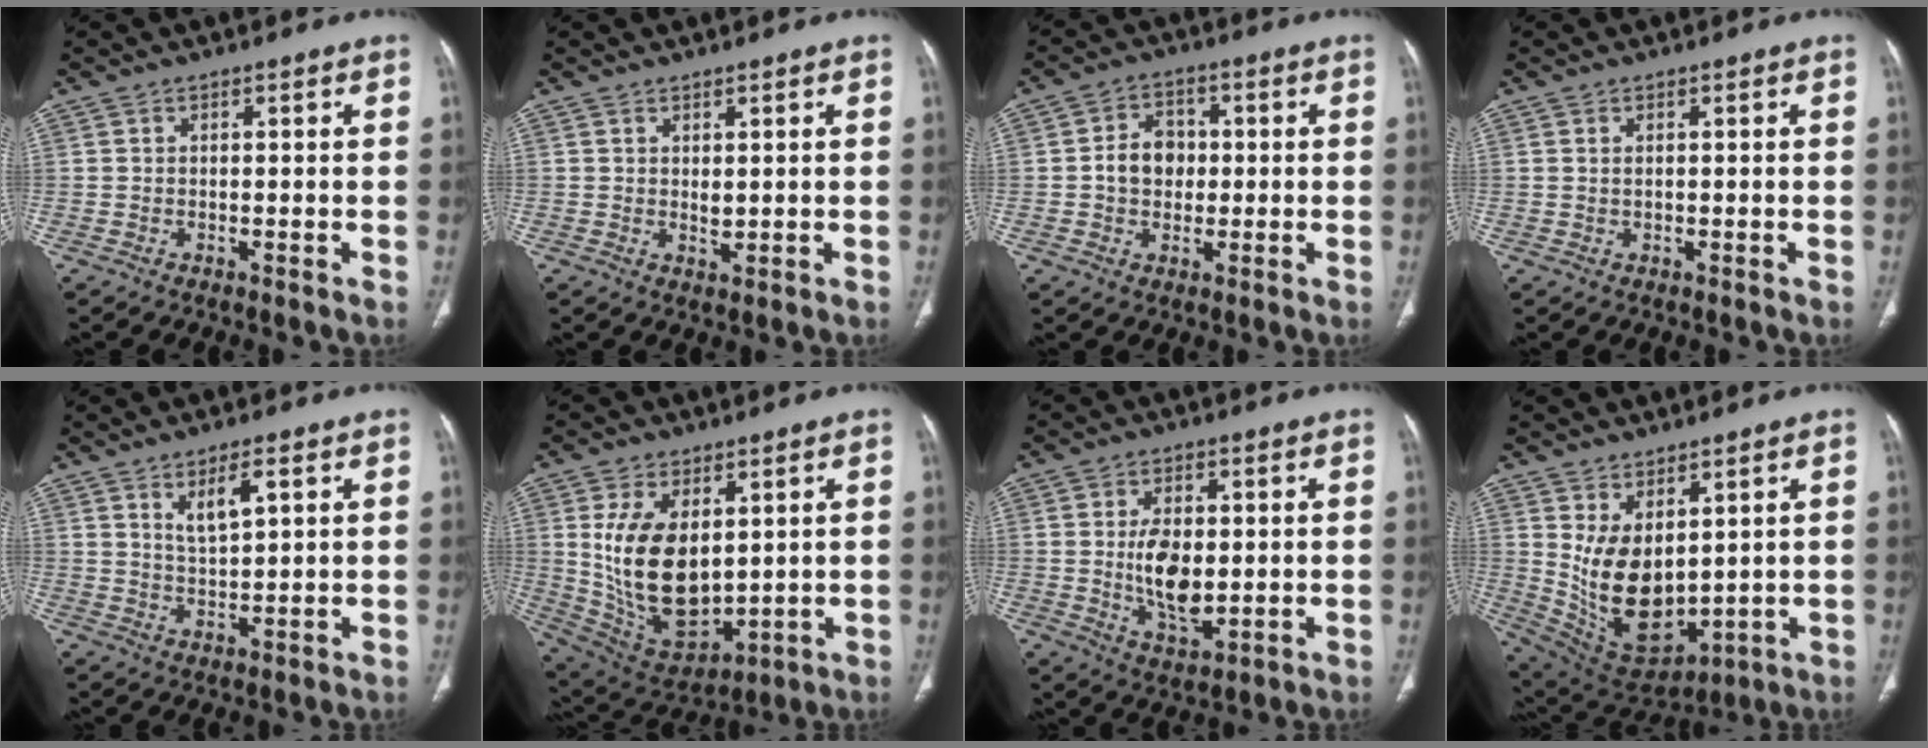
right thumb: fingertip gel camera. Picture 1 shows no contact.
{"total": 1.7, "force": [0.7, 0.9, 1.2], "torque": [-0.018, -0.009, 0.017]}
{"total": 6.6, "force": [0.0, 5.3, 4.0], "torque": [-0.042, 0.013, -0.005]}
{"total": 0.6, "force": [0.2, 0.3, 0.5], "torque": [-0.012, 0.001, 0.006]}
{"total": 5.5, "force": [2.6, 1.7, 4.5], "torque": [-0.079, -0.019, 0.052]}
{"total": 17.1, "force": [2.7, 10.0, 13.6], "torque": [-0.229, -0.018, 0.080]}
{"total": 9.7, "force": [0.1, 5.3, 8.2], "torque": [-0.132, -0.012, 0.011]}
{"total": 13.9, "force": [2.6, 8.3, 10.8], "torque": [-0.171, -0.029, 0.084]}